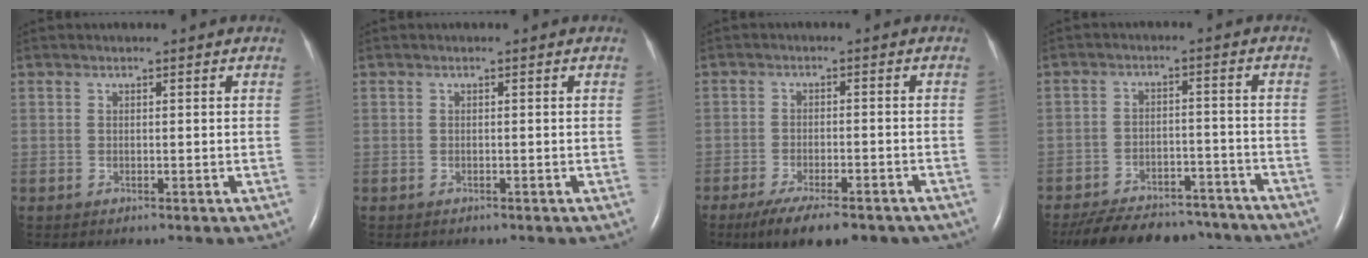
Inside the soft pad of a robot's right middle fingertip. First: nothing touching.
{"total": 0.0}
{"total": 12.0, "force": [-9.1, 3.5, 7.0], "torque": [-0.105, -0.010, -0.131]}
{"total": 17.0, "force": [-14.7, 6.2, 6.0], "torque": [-0.123, -0.003, -0.203]}